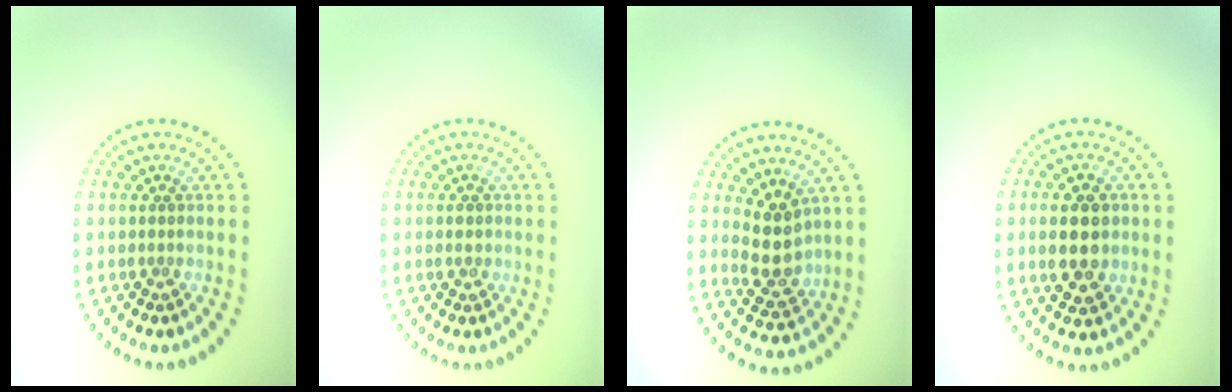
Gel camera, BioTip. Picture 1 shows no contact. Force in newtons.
{"total": 1.0, "press": 1.0, "slide": 0.2}
{"total": 3.4, "press": 3.1, "slide": 1.2}
{"total": 4.3, "press": 4.3, "slide": 0.3}